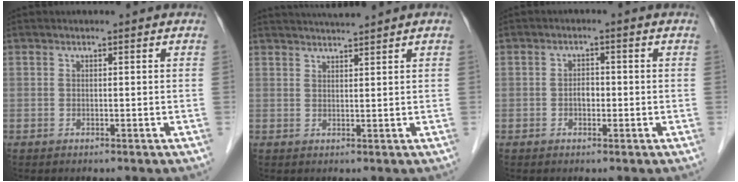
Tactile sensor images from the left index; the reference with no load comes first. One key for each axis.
{"total": 3.8, "fx": 3.5, "fy": -1.0, "fz": 1.0, "tx": -0.012, "ty": 0.014, "tz": 0.061}
{"total": 1.9, "fx": -0.5, "fy": 1.1, "fz": 1.4, "tx": -0.020, "ty": 0.007, "tz": -0.007}